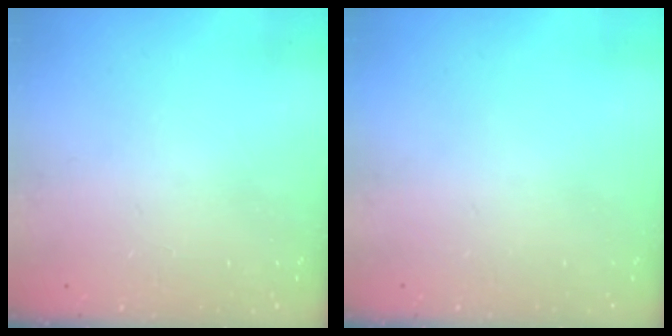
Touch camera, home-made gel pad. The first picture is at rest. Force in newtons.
{"total": 0.0}